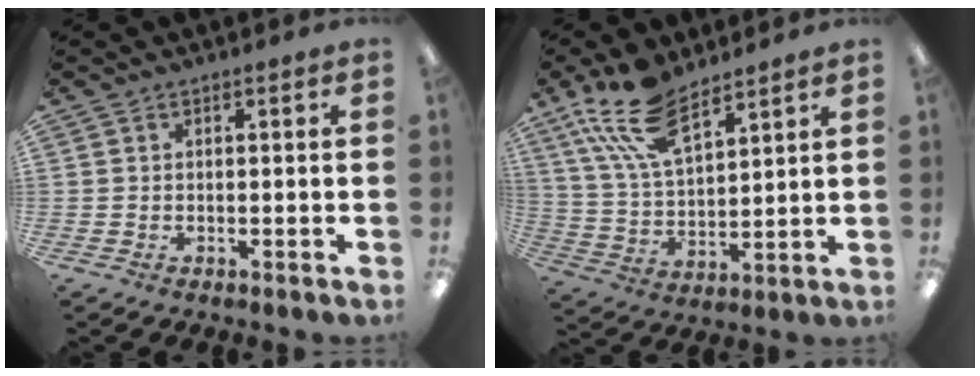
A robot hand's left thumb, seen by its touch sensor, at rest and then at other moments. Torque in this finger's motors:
{"motor_torque": [0.32, 0.25, 1.46, -1.31, 0.09]}